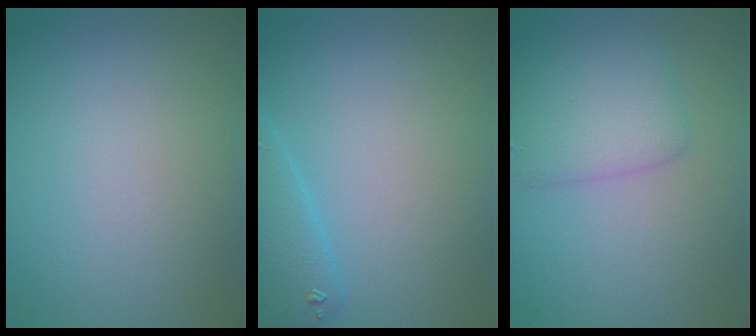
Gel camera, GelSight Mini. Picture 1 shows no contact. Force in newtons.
{"total": 2.9, "press": 2.9, "slide": 0.2}
{"total": 3.2, "press": 3.1, "slide": 0.1}